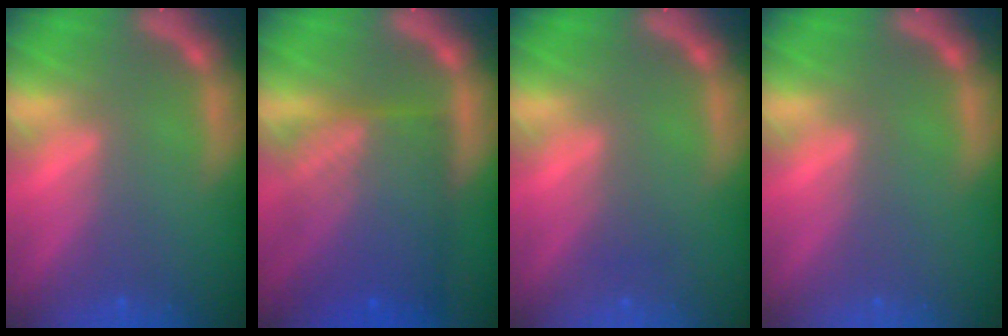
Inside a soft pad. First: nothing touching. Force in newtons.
{"total": 10.1}
{"total": 1.0}
{"total": 0.0}